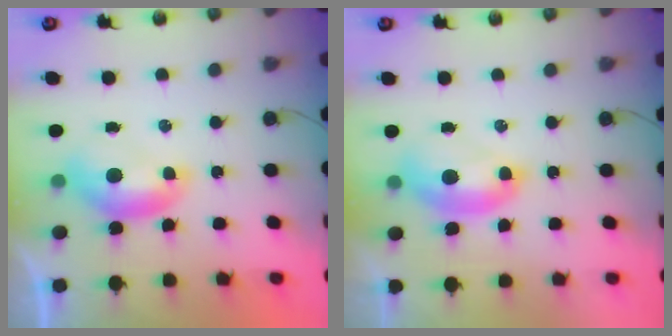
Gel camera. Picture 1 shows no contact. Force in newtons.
{"total": 2.6, "press": 2.5, "slide": 0.5}